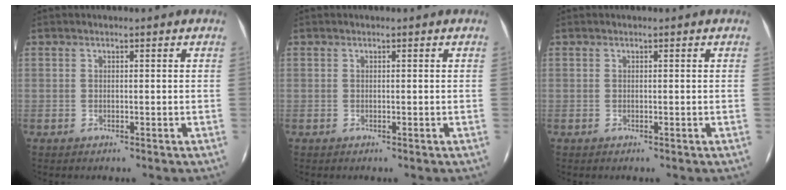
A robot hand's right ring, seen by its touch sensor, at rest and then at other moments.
{"total": 0.0}
{"total": 0.0}